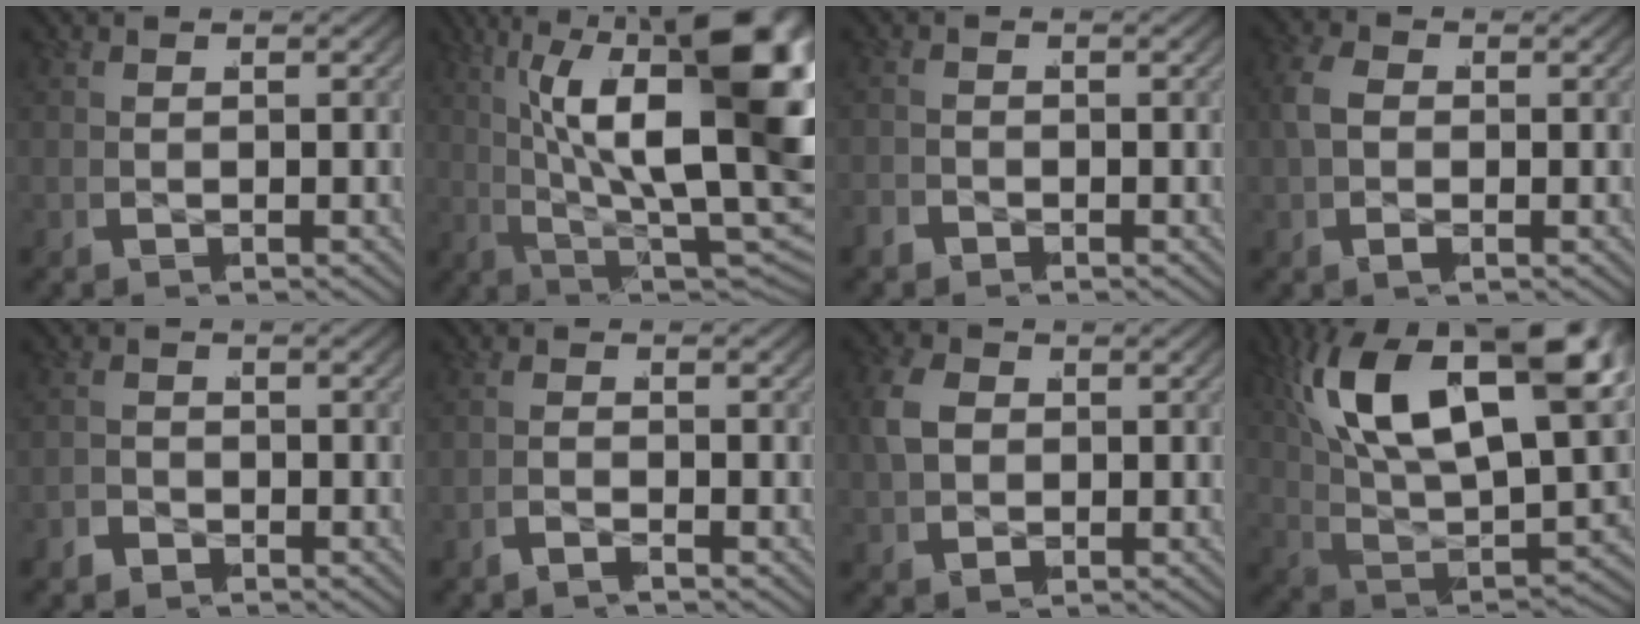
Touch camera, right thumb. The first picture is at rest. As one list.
[{"total": 21.1, "force": [1.7, 10.7, 18.1], "torque": [-0.277, -0.034, 0.040]}, {"total": 1.3, "force": [-1.1, 0.3, -0.6], "torque": [0.011, -0.002, -0.023]}, {"total": 3.2, "force": [0.1, 2.4, 2.1], "torque": [-0.057, -0.005, 0.005]}, {"total": 1.5, "force": [-1.4, 0.3, -0.6], "torque": [0.015, -0.002, -0.028]}, {"total": 1.4, "force": [-1.2, -0.7, -0.3], "torque": [0.008, 0.008, -0.035]}, {"total": 4.6, "force": [0.5, 3.6, 2.7], "torque": [-0.071, -0.009, 0.017]}, {"total": 19.0, "force": [4.4, 10.7, 15.1], "torque": [-0.300, -0.029, 0.081]}]